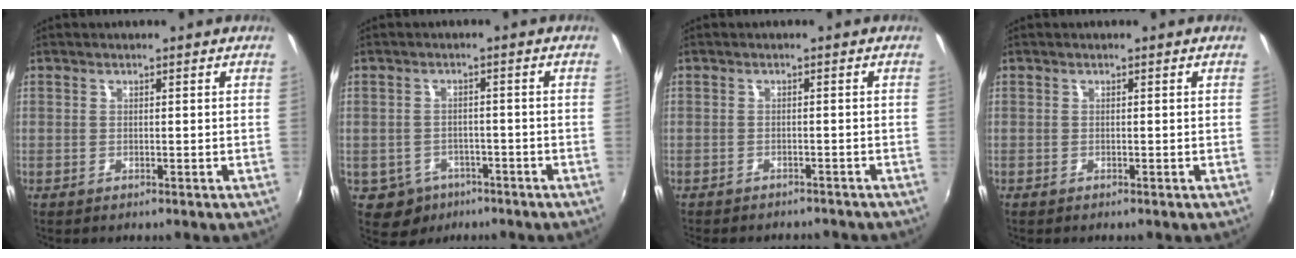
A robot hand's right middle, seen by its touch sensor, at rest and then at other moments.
{"total": 5.5, "force": [-3.2, 4.3, 1.2], "torque": [-0.036, 0.005, -0.040]}
{"total": 6.0, "force": [-5.4, 1.6, 2.0], "torque": [-0.049, -0.013, -0.074]}
{"total": 0.0}